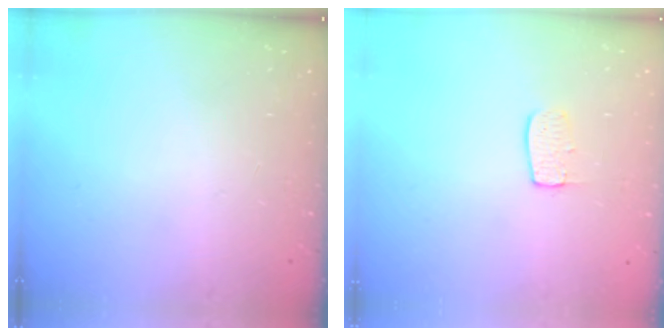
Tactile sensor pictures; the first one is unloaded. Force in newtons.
{"total": 6.7, "press": 6.6, "slide": 0.4}